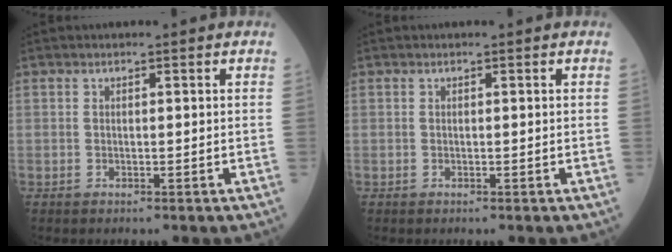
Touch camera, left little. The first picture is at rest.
{"total": 0.0}